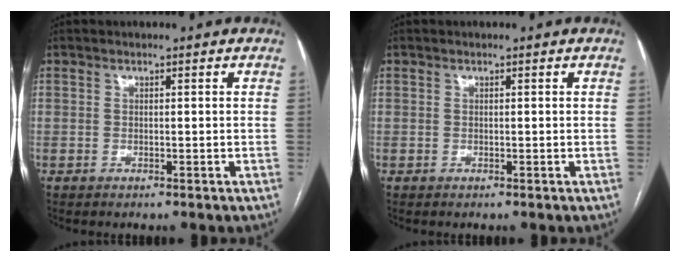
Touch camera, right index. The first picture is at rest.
{"total": 0.0}